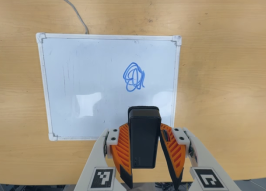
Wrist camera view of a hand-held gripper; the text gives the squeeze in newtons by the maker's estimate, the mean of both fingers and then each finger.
{"total": 3.9, "left": 2.9, "right": 4.9}